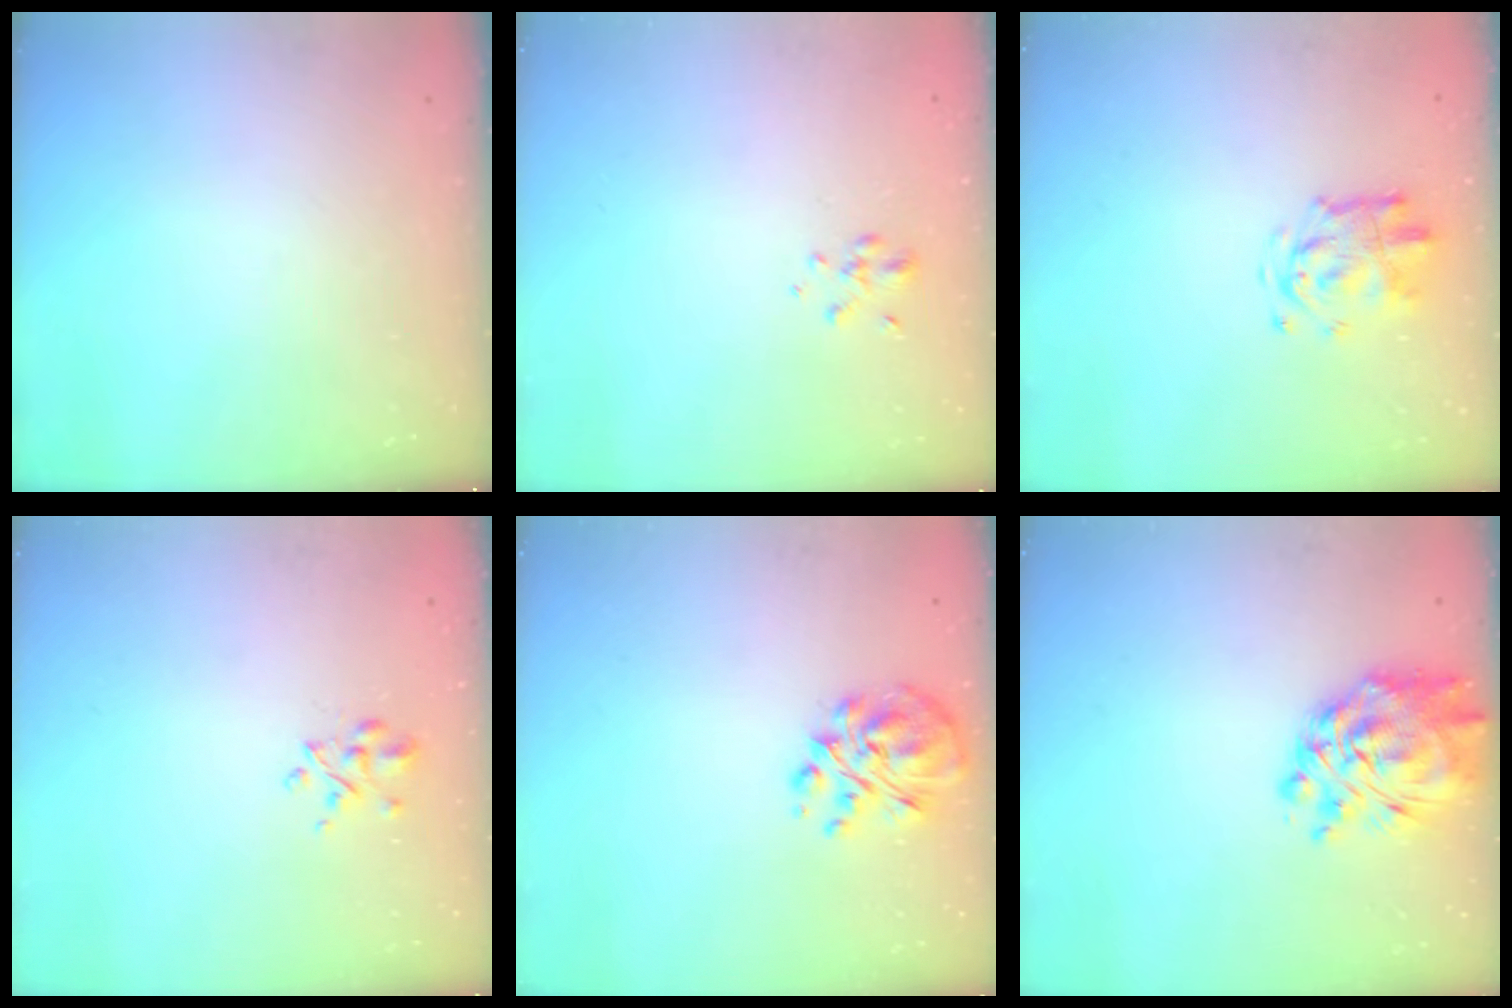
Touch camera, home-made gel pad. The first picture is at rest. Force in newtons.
{"total": 2.6, "press": 2.5, "slide": 0.9}
{"total": 4.3, "press": 4.3, "slide": 0.3}
{"total": 3.3, "press": 3.1, "slide": 1.2}
{"total": 8.6, "press": 8.3, "slide": 2.5}
{"total": 11.4, "press": 10.5, "slide": 4.5}